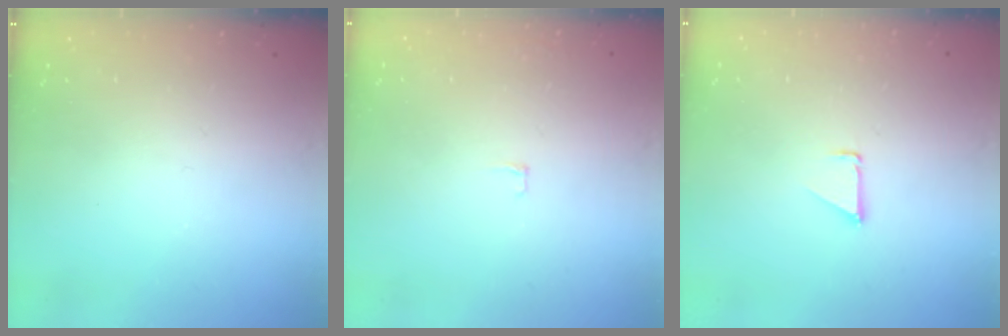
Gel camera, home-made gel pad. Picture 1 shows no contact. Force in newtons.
{"total": 2.4, "press": 2.4, "slide": 0.2}
{"total": 0.7, "press": 0.7, "slide": 0.1}